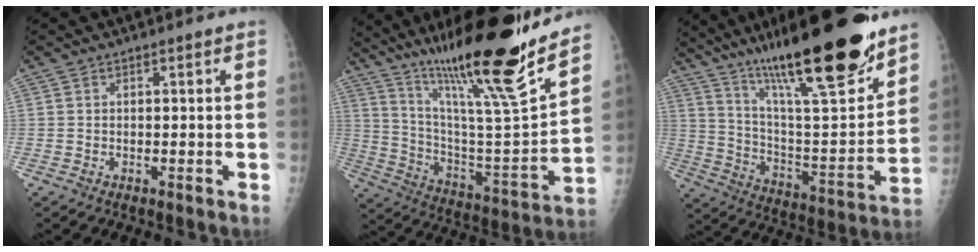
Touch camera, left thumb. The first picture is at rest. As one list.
[{"total": 28.2, "force": [20.8, 3.0, 18.9], "torque": [-0.289, -0.090, 0.345]}, {"total": 29.7, "force": [20.8, 5.7, 20.3], "torque": [-0.301, -0.075, 0.346]}]